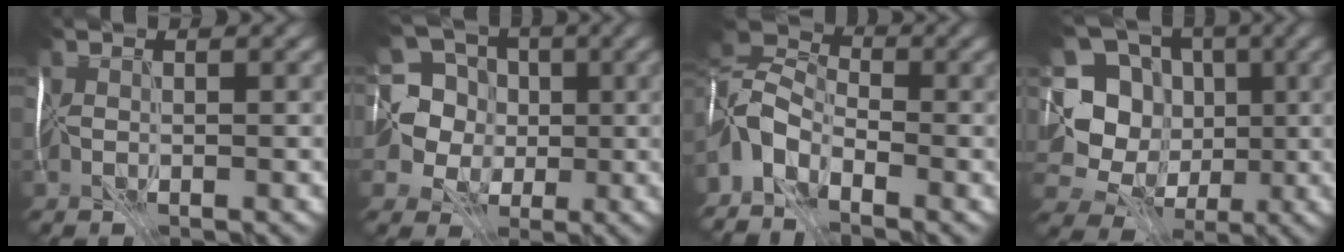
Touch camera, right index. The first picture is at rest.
{"total": 7.9, "force": [0.7, 7.6, 2.2], "torque": [-0.063, 0.030, -0.019]}
{"total": 4.6, "force": [-3.4, 2.2, 2.3], "torque": [-0.046, 0.011, -0.083]}
{"total": 8.0, "force": [0.7, 7.6, 2.3], "torque": [-0.050, 0.006, 0.005]}